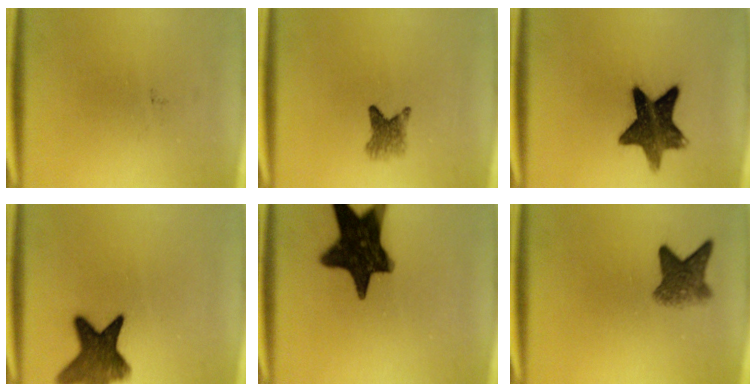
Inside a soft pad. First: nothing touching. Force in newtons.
{"total": 2.9}
{"total": 11.9}
{"total": 10.4}
{"total": 16.4}
{"total": 4.8}